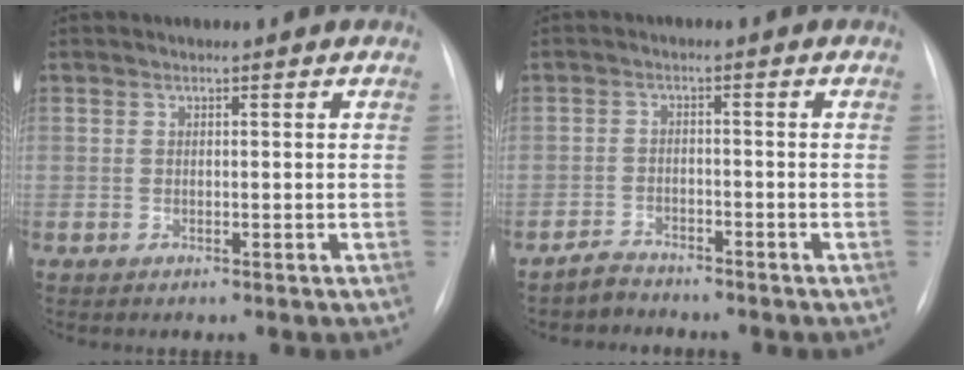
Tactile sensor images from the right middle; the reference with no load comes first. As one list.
[{"total": 2.7, "force": [-2.6, 0.8, -0.4], "torque": [0.003, -0.004, -0.048]}]